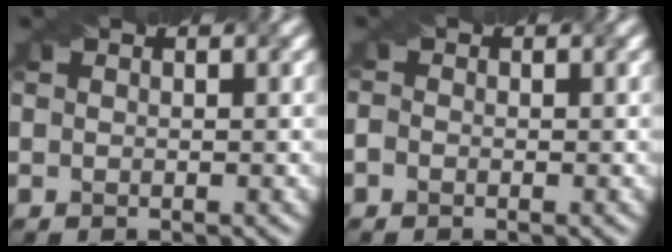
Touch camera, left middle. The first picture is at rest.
{"total": 0.7, "force": [-0.6, 0.3, 0.2], "torque": [-0.011, 0.005, -0.009]}